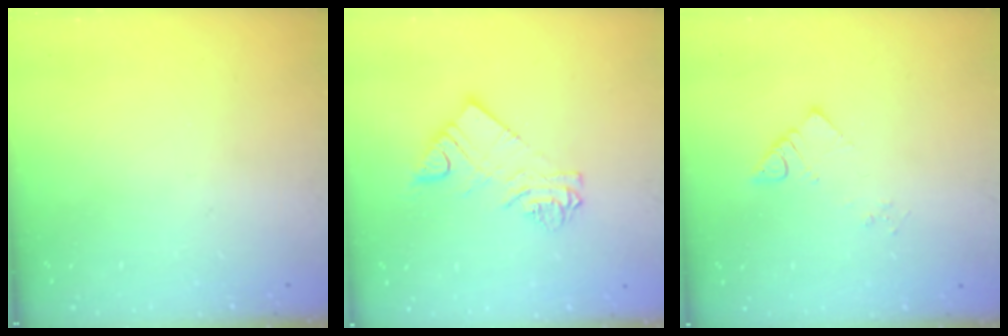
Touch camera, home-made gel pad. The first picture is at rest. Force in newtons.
{"total": 8.9, "press": 8.9, "slide": 0.7}
{"total": 3.3, "press": 3.3, "slide": 0.1}